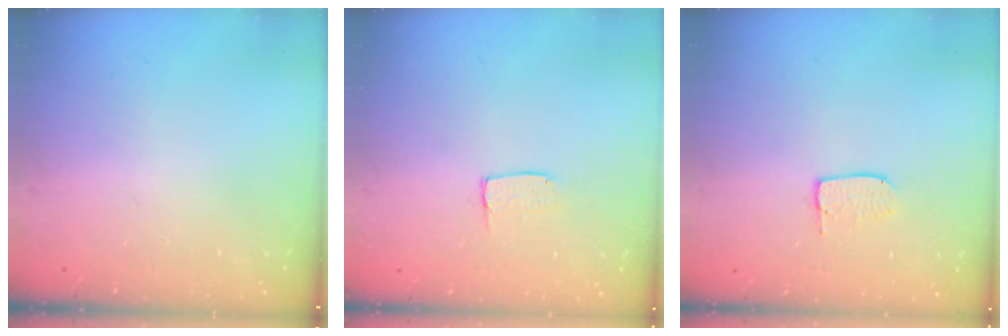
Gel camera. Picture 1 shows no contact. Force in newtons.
{"total": 4.4, "press": 4.4, "slide": 0.3}
{"total": 5.5, "press": 5.5, "slide": 0.4}